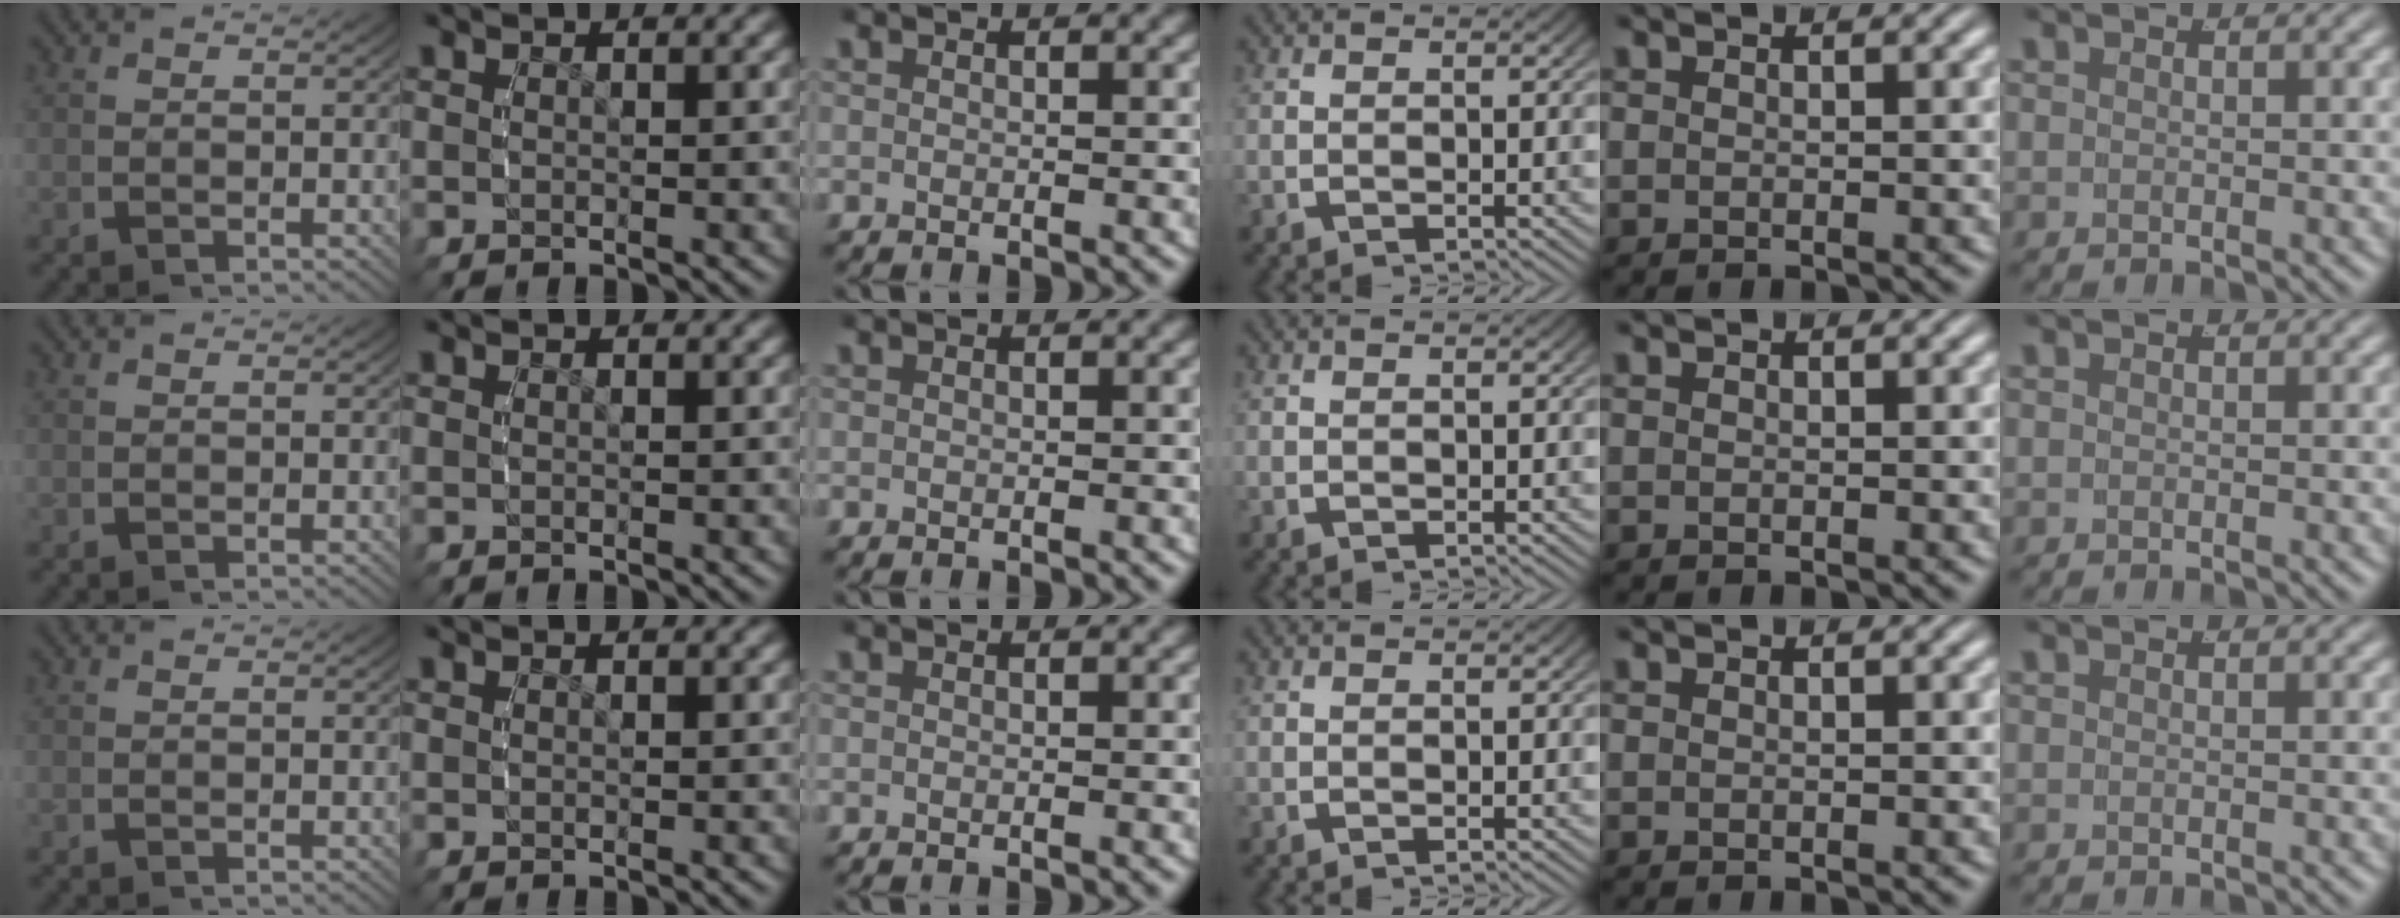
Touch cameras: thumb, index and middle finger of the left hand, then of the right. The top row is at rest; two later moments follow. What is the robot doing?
{"motion": "reach", "object": "markers"}